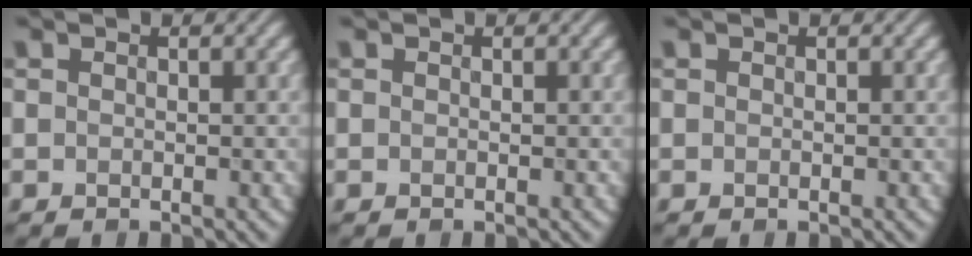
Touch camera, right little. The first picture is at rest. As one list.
[{"total": 0.0}, {"total": 0.0}]